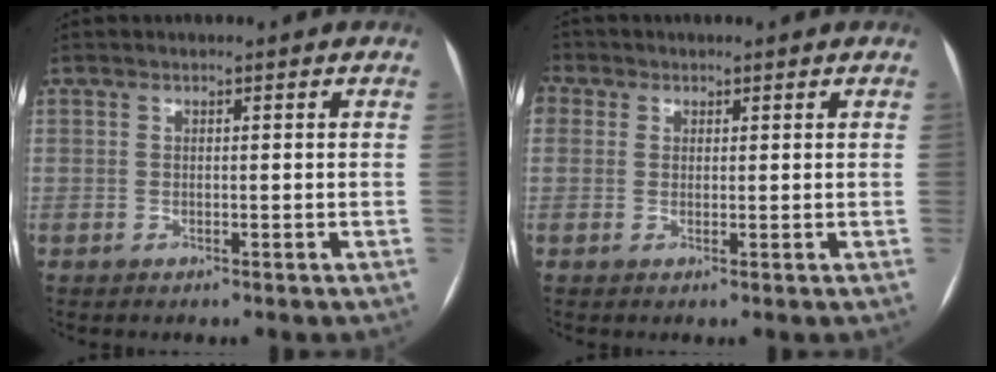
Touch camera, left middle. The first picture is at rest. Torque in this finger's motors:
{"motor_torque": [1.58, -0.55, 1.05, 0.21]}